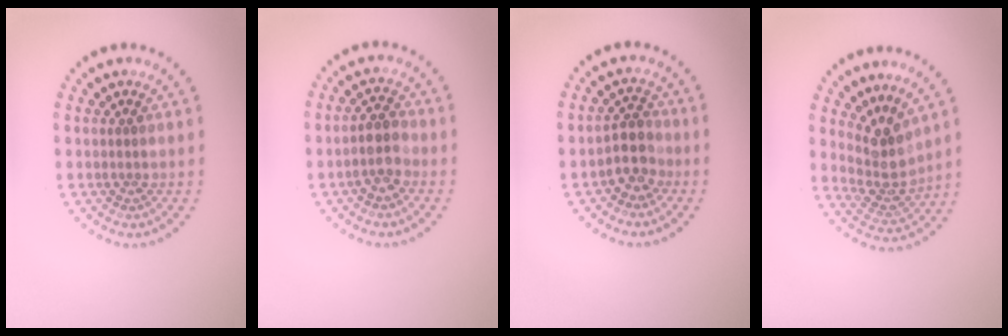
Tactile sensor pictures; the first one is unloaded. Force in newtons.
{"total": 2.2, "press": 2.1, "slide": 0.6}
{"total": 2.7, "press": 2.2, "slide": 1.5}
{"total": 3.8, "press": 2.8, "slide": 2.6}